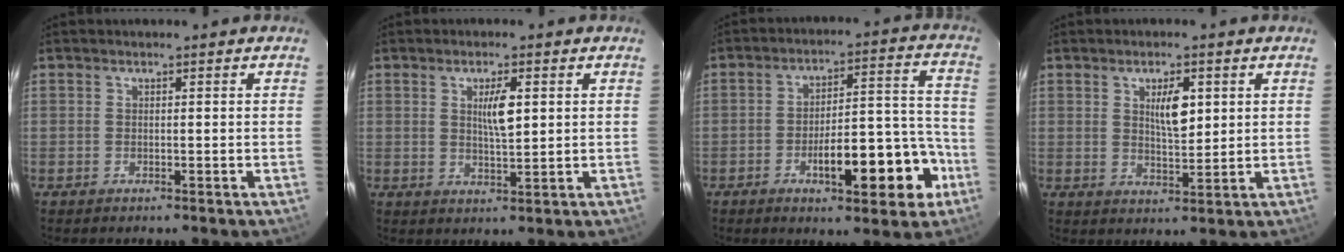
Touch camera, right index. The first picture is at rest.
{"total": 4.4, "force": [1.2, 0.8, 4.1], "torque": [-0.073, -0.001, 0.021]}
{"total": 14.0, "force": [-6.0, 3.9, 12.0], "torque": [-0.166, 0.032, -0.077]}
{"total": 5.2, "force": [1.7, 1.6, 4.6], "torque": [-0.079, -0.001, 0.033]}